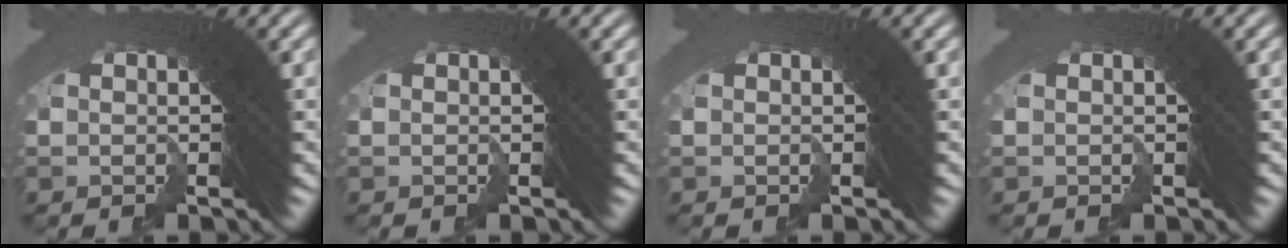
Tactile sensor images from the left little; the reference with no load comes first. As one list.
[{"total": 0.0}, {"total": 0.0}, {"total": 0.0}]